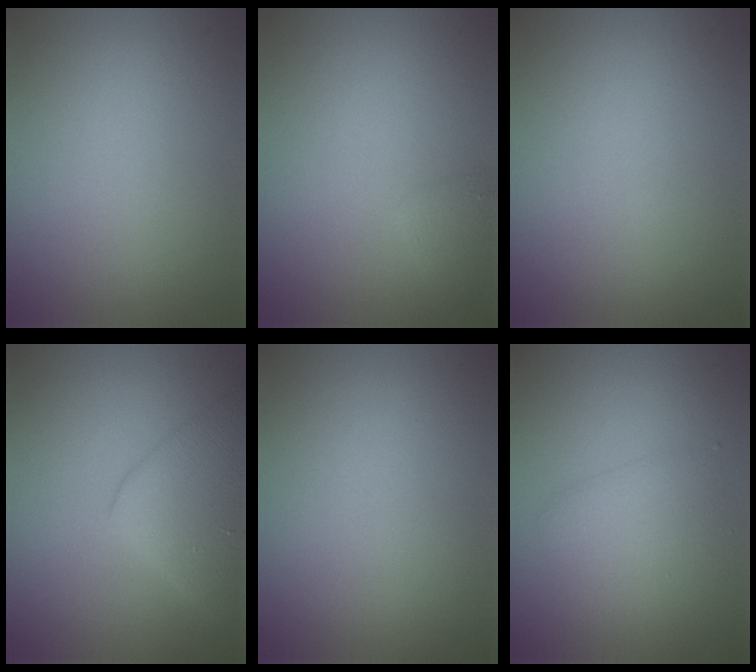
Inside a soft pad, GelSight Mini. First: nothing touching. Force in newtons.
{"total": 1.3, "press": 1.3, "slide": 0.1}
{"total": 0.0}
{"total": 5.3, "press": 5.3, "slide": 0.2}
{"total": 0.0}
{"total": 2.5, "press": 2.5, "slide": 0.0}